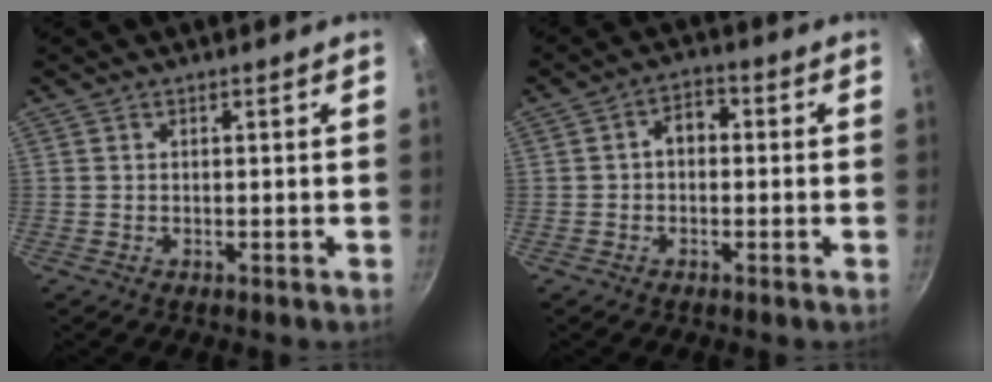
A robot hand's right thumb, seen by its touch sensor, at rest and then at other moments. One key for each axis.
{"total": 4.1, "fx": -0.1, "fy": 3.0, "fz": 2.8, "tx": -0.025, "ty": 0.015, "tz": -0.011}